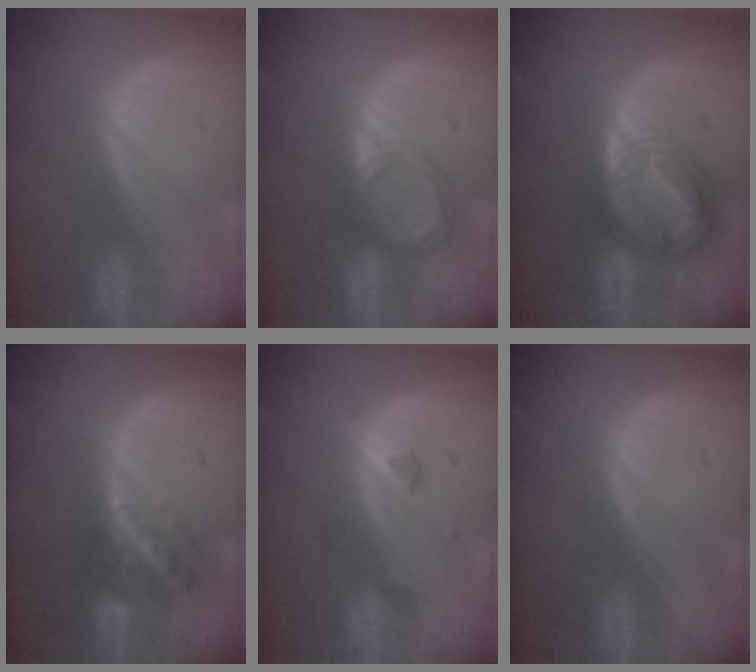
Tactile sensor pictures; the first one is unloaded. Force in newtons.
{"total": 4.5, "press": 4.5, "slide": 0.4}
{"total": 9.1, "press": 9.1, "slide": 0.6}
{"total": 5.9, "press": 5.7, "slide": 1.2}
{"total": 2.5, "press": 2.3, "slide": 0.9}
{"total": 0.0}